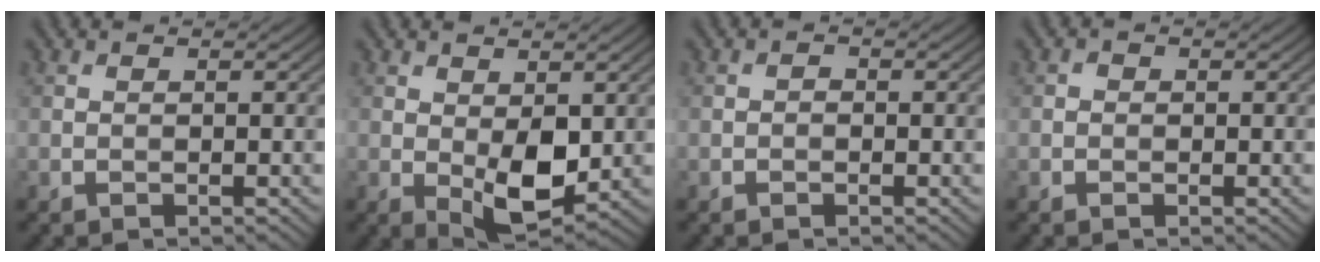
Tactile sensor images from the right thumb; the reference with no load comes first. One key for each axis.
{"total": 6.3, "fx": -0.3, "fy": 3.3, "fz": 5.3, "tx": -0.101, "ty": -0.011, "tz": 0.004}
{"total": 0.8, "fx": -0.4, "fy": 0.6, "fz": 0.3, "tx": -0.004, "ty": 0.000, "tz": -0.009}
{"total": 0.7, "fx": -0.2, "fy": 0.7, "fz": 0.2, "tx": 0.000, "ty": -0.003, "tz": -0.007}